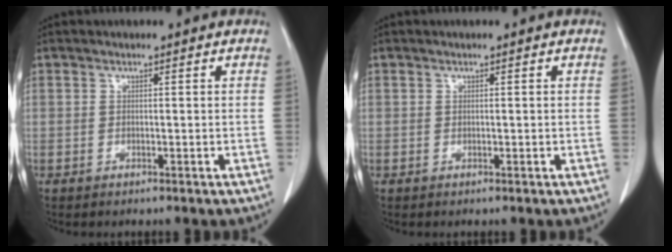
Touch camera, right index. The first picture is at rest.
{"total": 0.0}